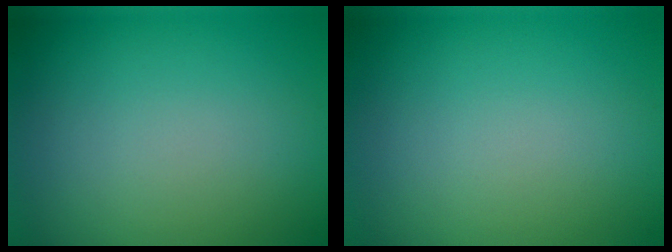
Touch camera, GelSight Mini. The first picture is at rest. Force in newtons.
{"total": 0.0}